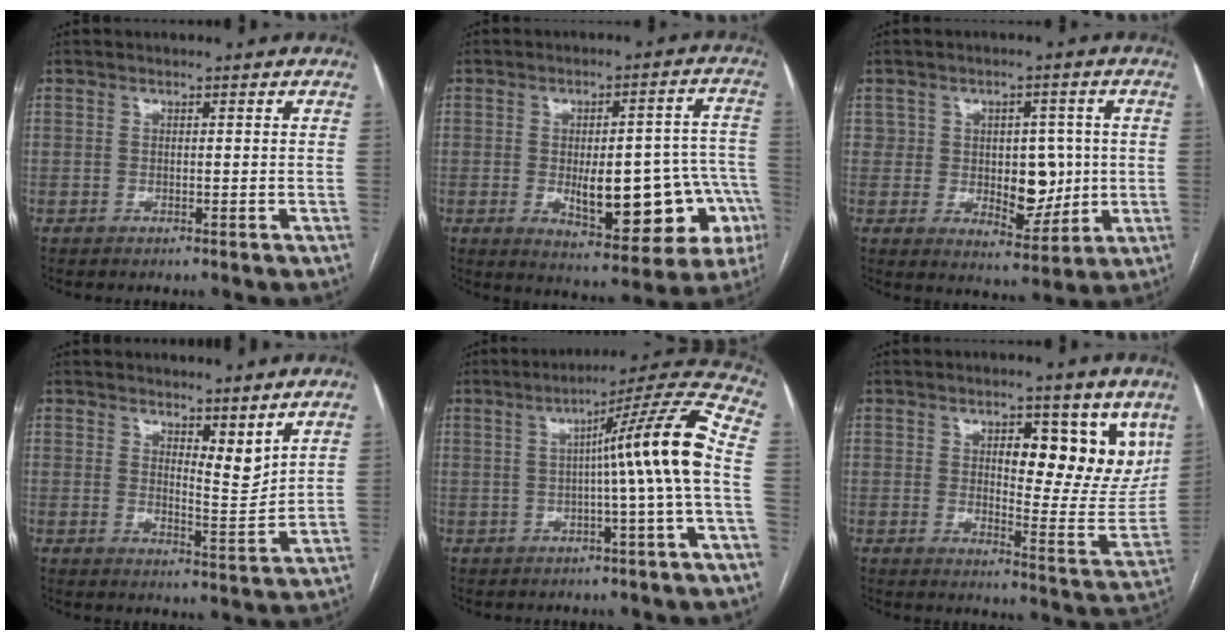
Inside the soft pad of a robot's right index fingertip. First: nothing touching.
{"total": 16.9, "force": [-4.4, 6.4, 15.0], "torque": [-0.141, 0.037, -0.034]}
{"total": 7.7, "force": [0.2, 4.8, 6.0], "torque": [-0.075, 0.010, 0.018]}
{"total": 4.6, "force": [3.4, 1.1, 2.8], "torque": [-0.047, -0.018, 0.060]}
{"total": 12.1, "force": [-0.6, -1.7, 12.0], "torque": [-0.164, 0.024, -0.011]}
{"total": 13.1, "force": [6.4, 4.9, 10.4], "torque": [-0.108, -0.010, 0.092]}